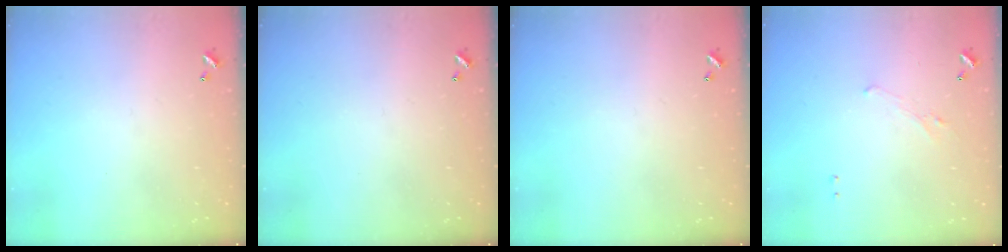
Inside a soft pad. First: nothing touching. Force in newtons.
{"total": 0.0}
{"total": 0.0}
{"total": 1.2, "press": 0.9, "slide": 0.8}